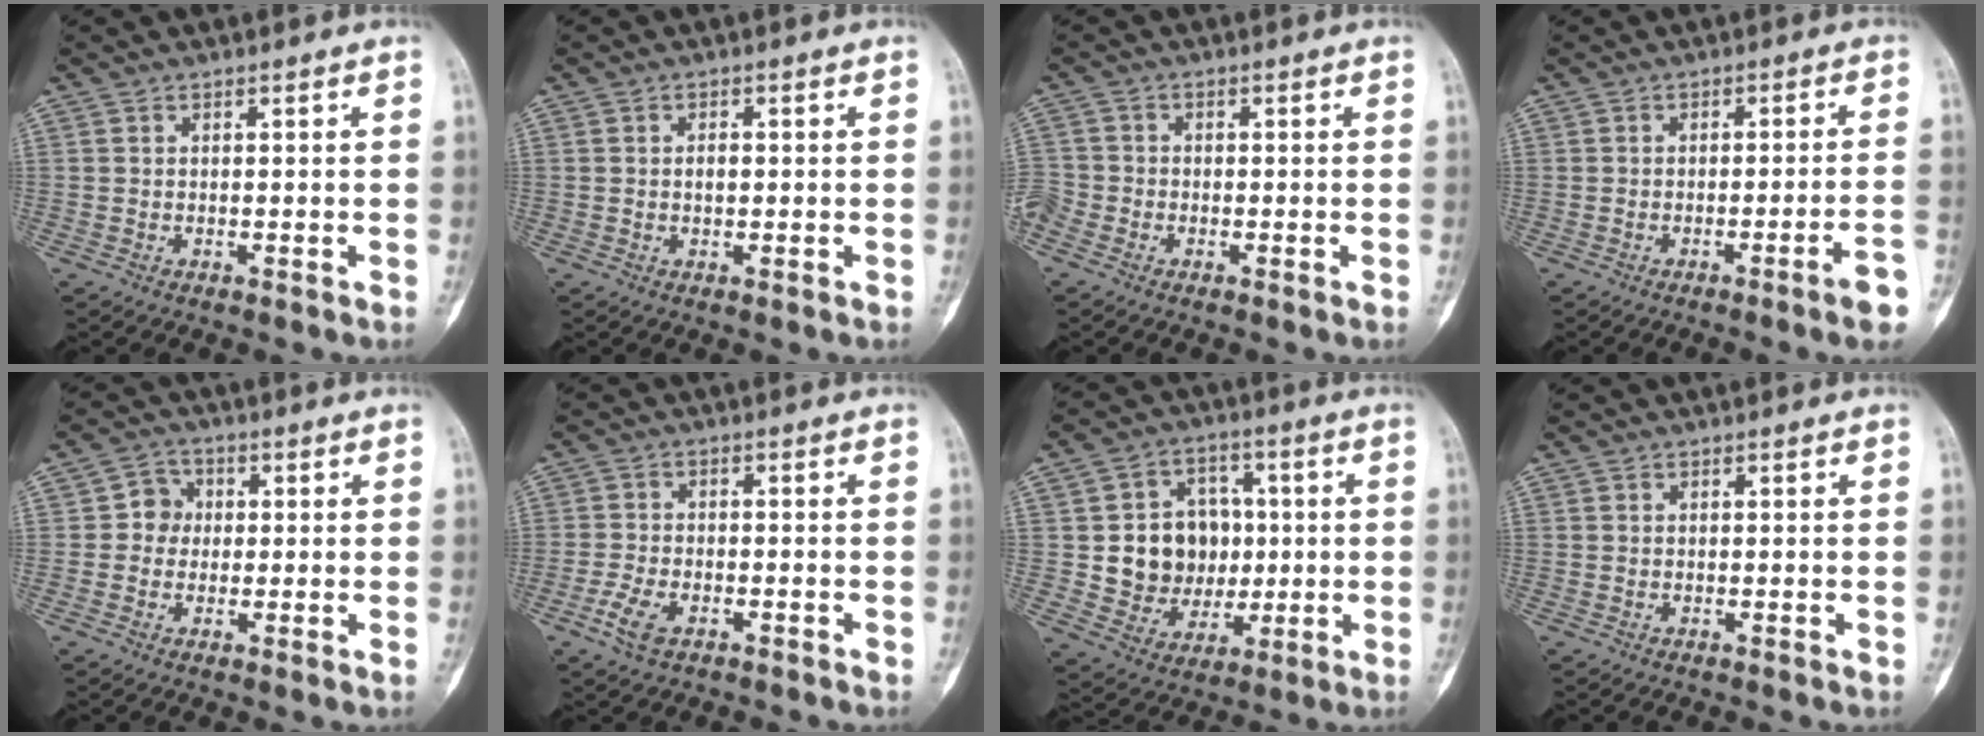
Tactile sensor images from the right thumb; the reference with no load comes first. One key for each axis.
{"total": 1.6, "fx": 0.0, "fy": 1.0, "fz": 1.3, "tx": -0.017, "ty": 0.002, "tz": -0.001}
{"total": 4.7, "fx": -2.5, "fy": 3.6, "fz": 1.7, "tx": -0.049, "ty": 0.008, "tz": -0.055}
{"total": 5.2, "fx": -2.9, "fy": 0.0, "fz": 4.4, "tx": -0.059, "ty": 0.021, "tz": -0.038}
{"total": 4.1, "fx": 0.1, "fy": 3.8, "fz": 1.6, "tx": 0.002, "ty": 0.011, "tz": -0.008}
{"total": 4.8, "fx": -2.6, "fy": 2.5, "fz": 3.2, "tx": -0.069, "ty": 0.008, "tz": -0.049}
{"total": 13.4, "fx": 0.6, "fy": 11.5, "fz": 6.8, "tx": -0.050, "ty": 0.010, "tz": 0.025}
{"total": 0.0}